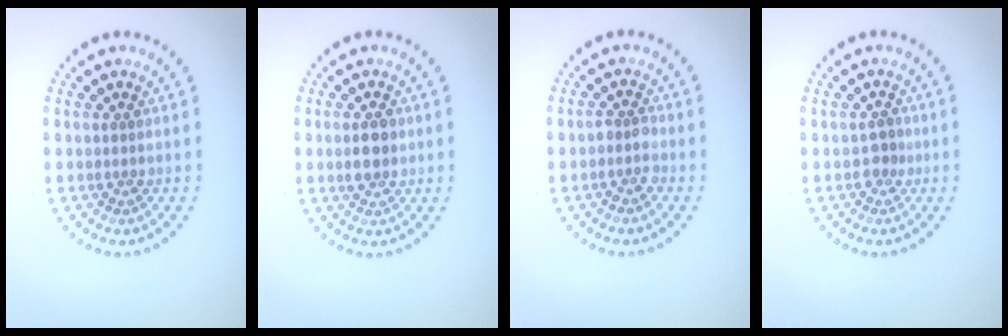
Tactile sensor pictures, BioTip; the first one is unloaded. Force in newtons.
{"total": 2.2, "press": 2.2, "slide": 0.0}
{"total": 1.5, "press": 1.4, "slide": 0.6}
{"total": 1.1, "press": 1.1, "slide": 0.4}